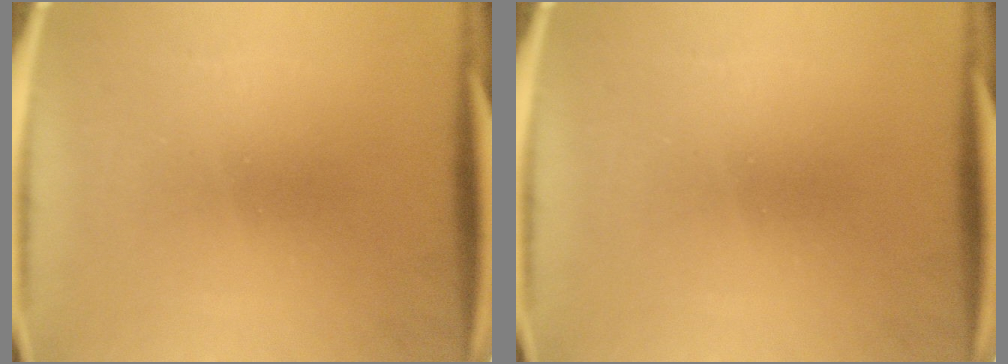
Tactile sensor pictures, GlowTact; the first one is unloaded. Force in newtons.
{"total": 0.0}